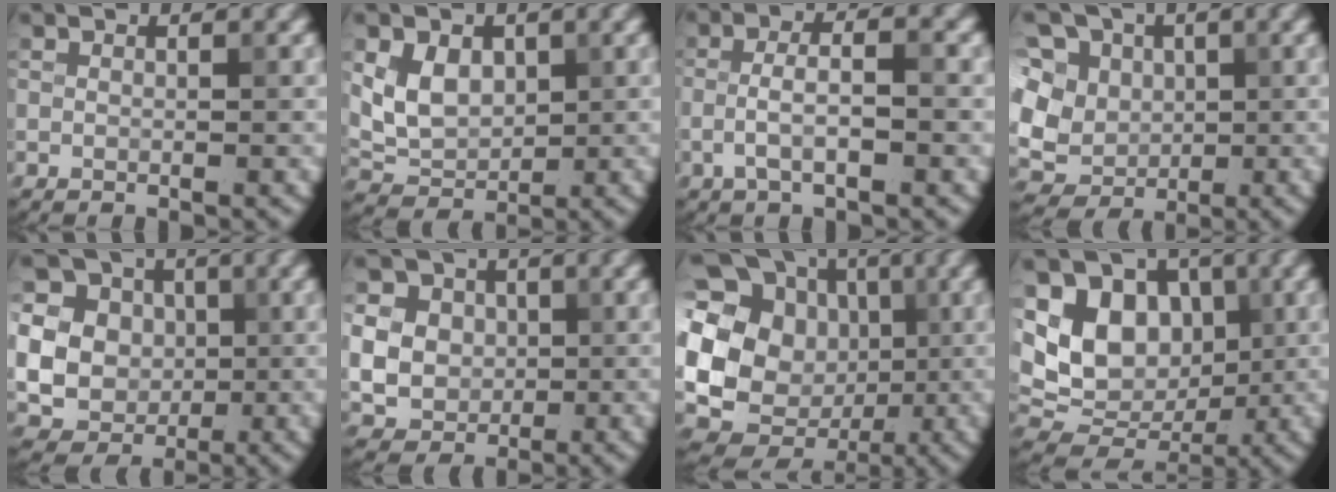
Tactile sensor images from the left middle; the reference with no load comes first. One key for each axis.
{"total": 4.0, "fx": 0.9, "fy": 3.1, "fz": 2.4, "tx": -0.049, "ty": -0.006, "tz": 0.016}
{"total": 3.3, "fx": -1.0, "fy": 0.9, "fz": 3.0, "tx": -0.061, "ty": 0.006, "tz": -0.023}
{"total": 11.4, "fx": 3.4, "fy": 9.1, "fz": 6.0, "tx": -0.106, "ty": 0.026, "tz": 0.026}
{"total": 17.8, "fx": 1.6, "fy": 16.5, "fz": 6.5, "tx": -0.174, "ty": -0.003, "tz": 0.012}
{"total": 9.7, "fx": 1.4, "fy": 8.7, "fz": 4.1, "tx": -0.109, "ty": 0.021, "tz": 0.017}
{"total": 17.7, "fx": 1.8, "fy": 15.9, "fz": 7.5, "tx": -0.169, "ty": 0.027, "tz": 0.006}
{"total": 9.4, "fx": 1.4, "fy": 7.4, "fz": 5.5, "tx": -0.092, "ty": -0.003, "tz": 0.017}